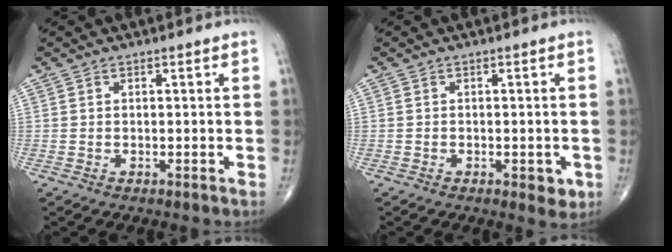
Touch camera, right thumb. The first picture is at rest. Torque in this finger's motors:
{"motor_torque": [-0.41, 0.34, -0.14, -0.11, 0.00]}